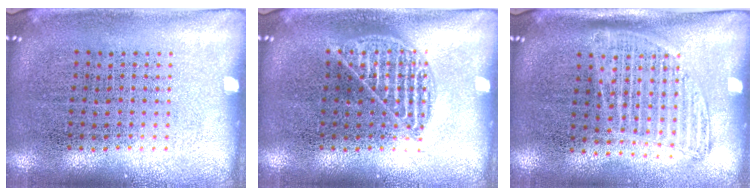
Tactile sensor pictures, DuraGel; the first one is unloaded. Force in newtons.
{"total": 1.7, "press": 1.7, "slide": 0.1}
{"total": 1.4, "press": 1.2, "slide": 0.7}